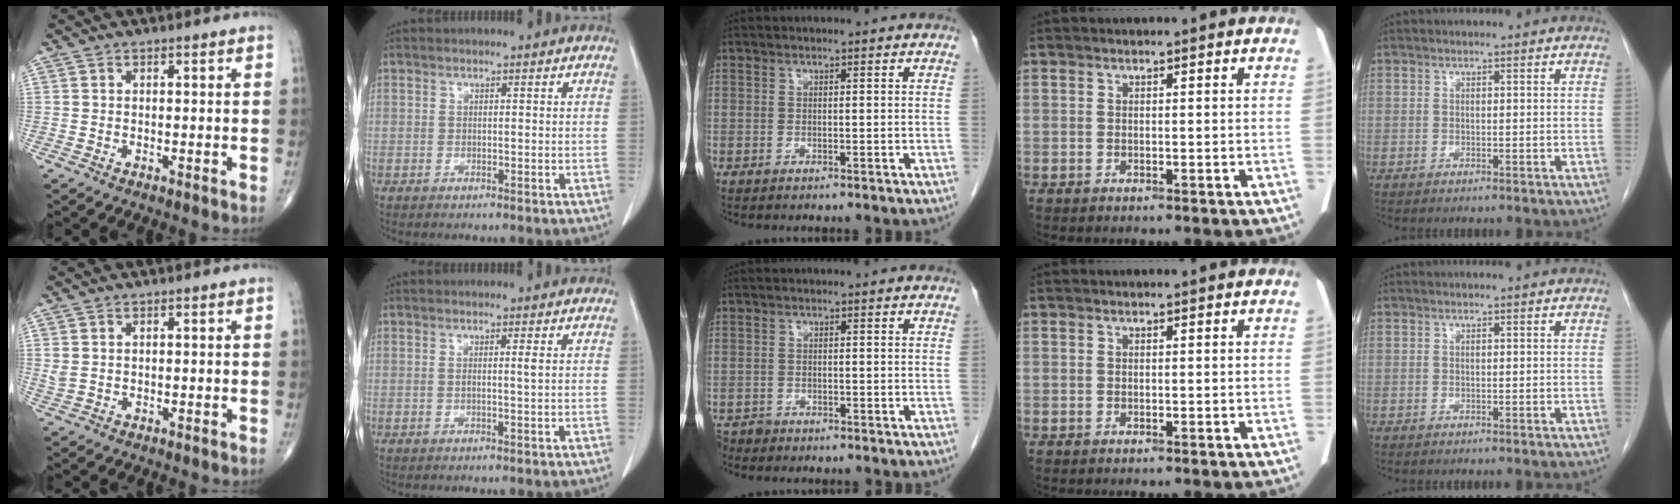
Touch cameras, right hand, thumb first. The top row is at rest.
{"thumb": {"total": 1.4, "force": [0.4, 1.0, 1.0], "torque": [-0.027, 0.005, 0.013]}, "index": {"total": 1.0, "force": [0.2, -0.3, 0.9], "torque": [-0.019, -0.001, 0.002]}, "middle": {"total": 1.7, "force": [-1.5, 0.6, -0.2], "torque": [0.001, -0.002, -0.027]}}